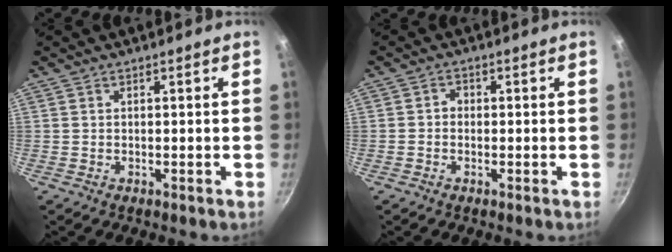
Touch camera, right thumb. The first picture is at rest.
{"total": 1.5, "force": [-0.4, 1.2, 0.7], "torque": [-0.010, 0.008, -0.012]}